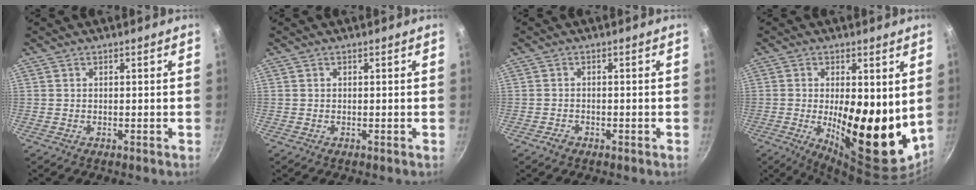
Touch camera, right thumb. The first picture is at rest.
{"total": 0.0}
{"total": 1.7, "force": [-1.1, 1.1, 0.7], "torque": [-0.014, 0.012, -0.018]}
{"total": 17.9, "force": [-0.1, 7.0, 16.4], "torque": [-0.214, -0.030, 0.006]}